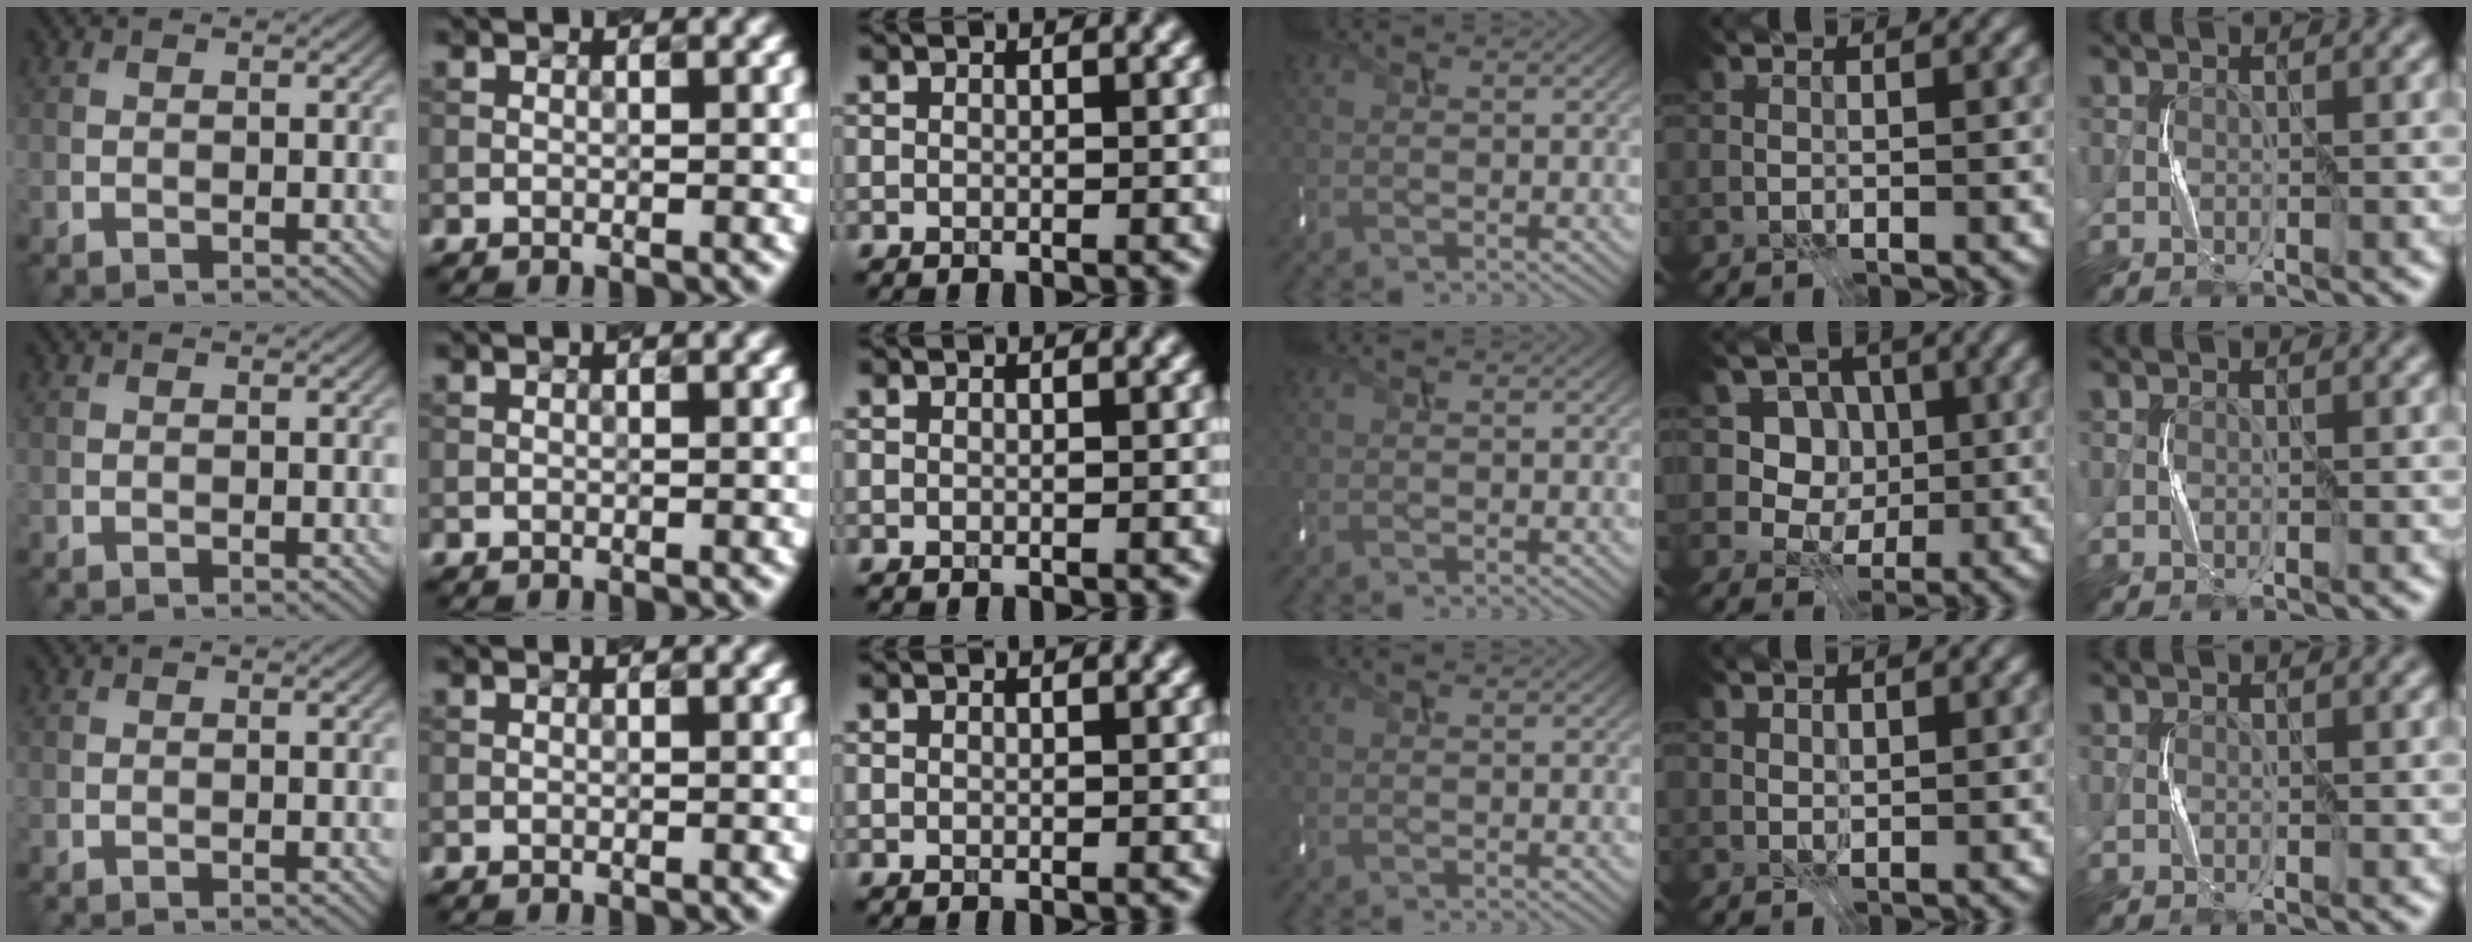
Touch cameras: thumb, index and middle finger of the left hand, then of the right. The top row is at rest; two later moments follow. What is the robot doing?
{"motion": "press", "object": "mouse"}